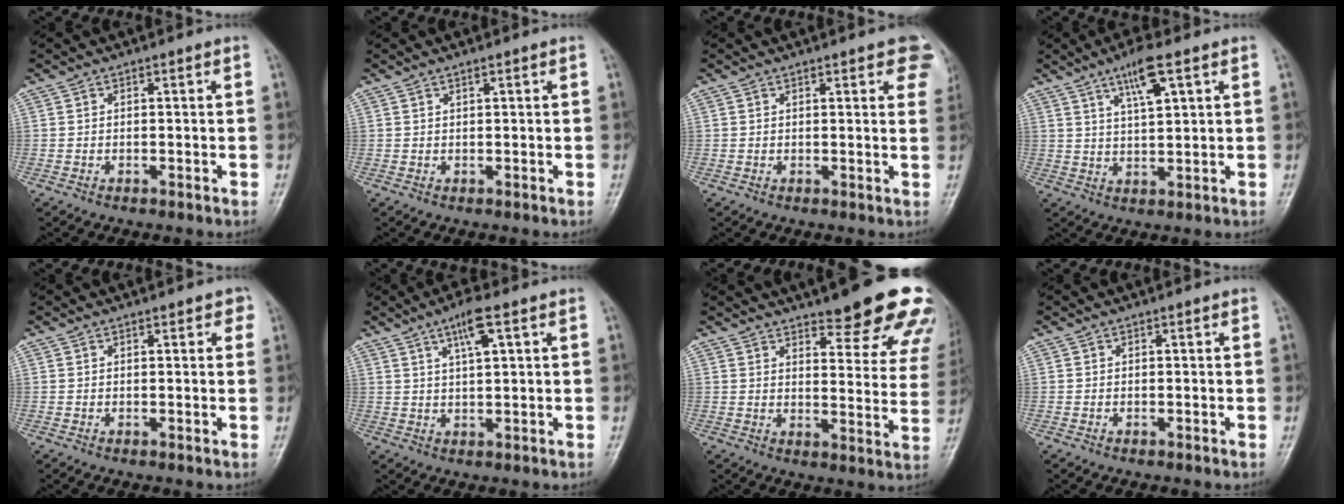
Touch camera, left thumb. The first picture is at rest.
{"total": 0.6, "force": [0.4, 0.0, 0.4], "torque": [-0.009, -0.001, 0.009]}
{"total": 7.4, "force": [3.9, 2.3, 5.8], "torque": [-0.041, -0.006, 0.041]}
{"total": 6.8, "force": [3.7, 1.3, 5.6], "torque": [-0.102, -0.013, 0.068]}
{"total": 2.1, "force": [1.2, 1.0, 1.3], "torque": [-0.004, -0.001, 0.010]}
{"total": 5.5, "force": [2.7, 1.0, 4.7], "torque": [-0.088, -0.004, 0.050]}
{"total": 19.7, "force": [14.8, 5.2, 11.9], "torque": [-0.111, -0.077, 0.172]}
{"total": 0.0}